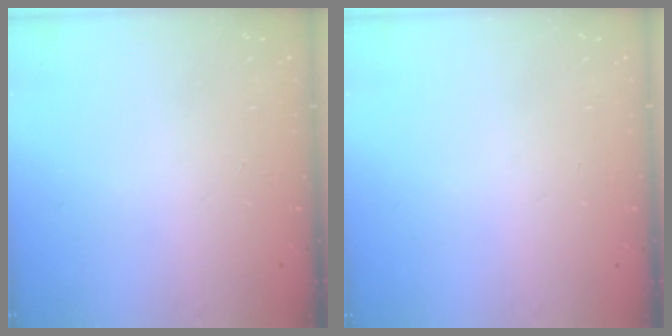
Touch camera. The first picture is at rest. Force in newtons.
{"total": 0.0}